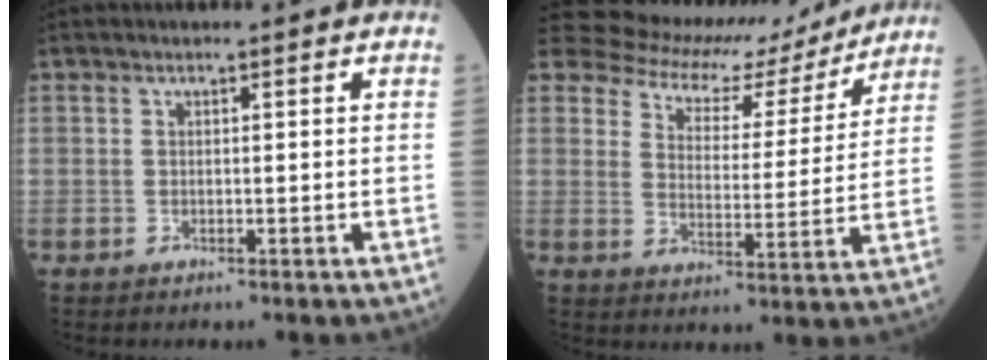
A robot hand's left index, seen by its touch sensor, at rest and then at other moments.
{"total": 14.0, "force": [11.9, 6.4, 3.7], "torque": [-0.052, 0.013, 0.148]}